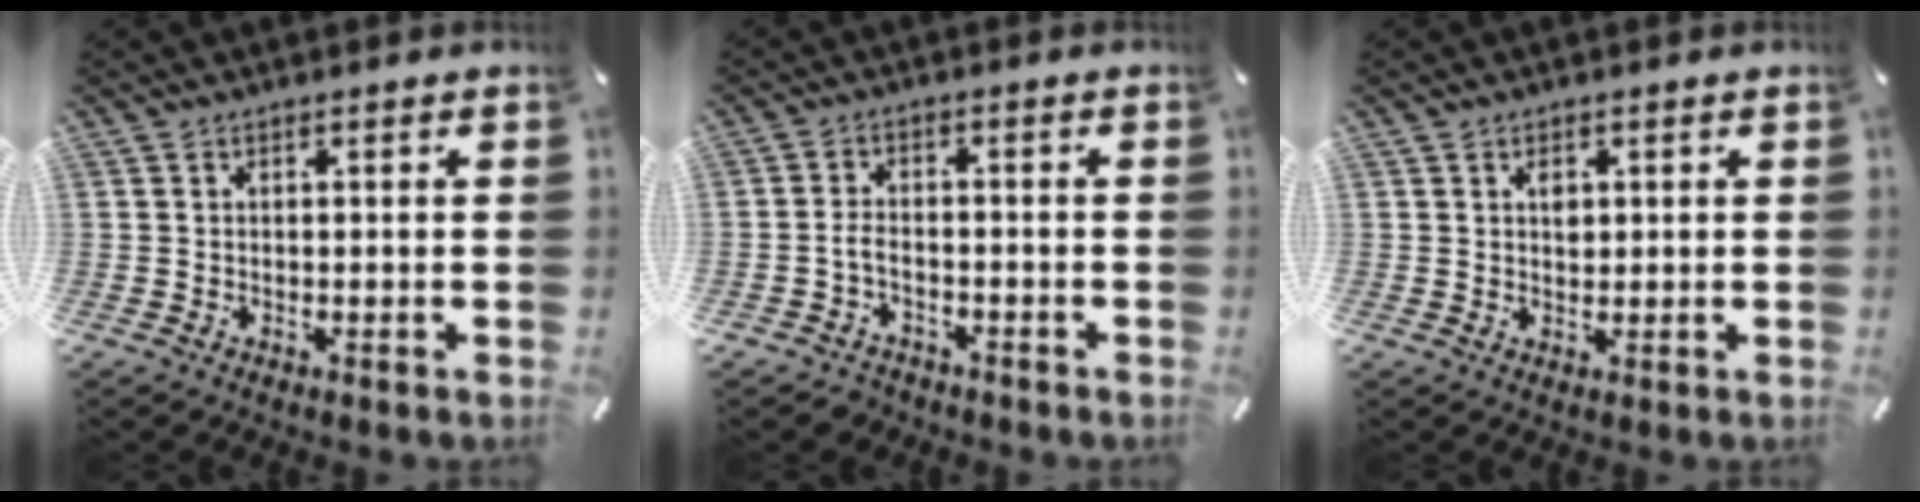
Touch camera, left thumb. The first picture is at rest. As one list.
[{"total": 3.4, "force": [-1.8, 2.3, 1.8], "torque": [-0.047, 0.007, -0.040]}, {"total": 1.9, "force": [0.6, 1.5, 1.1], "torque": [-0.009, -0.003, 0.006]}]